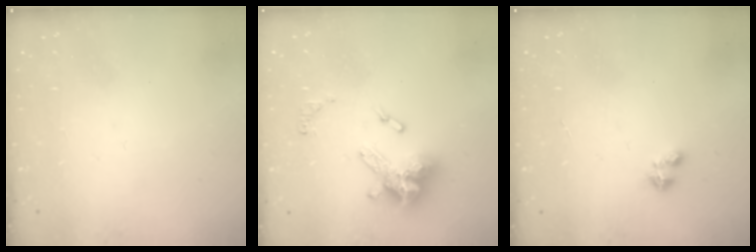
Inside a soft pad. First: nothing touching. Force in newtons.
{"total": 14.1, "press": 14.1, "slide": 0.9}
{"total": 1.8, "press": 1.8, "slide": 0.4}